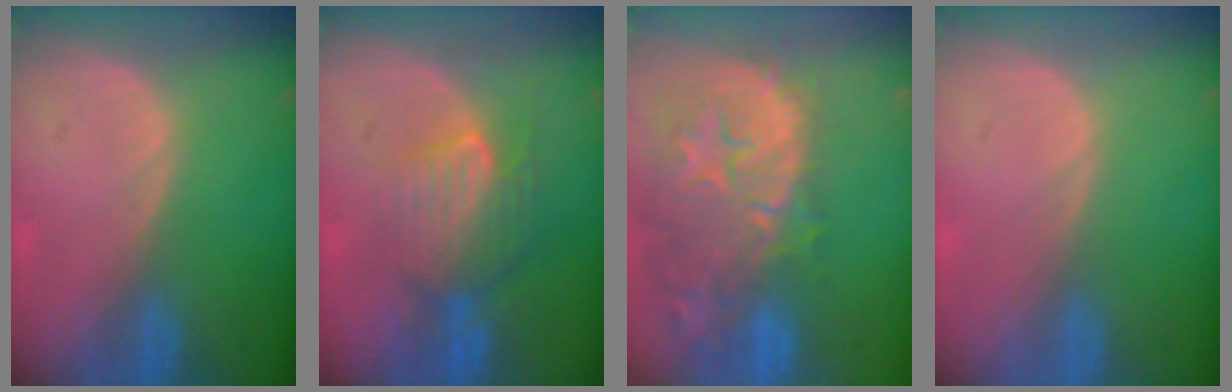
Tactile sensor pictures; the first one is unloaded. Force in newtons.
{"total": 7.5, "press": 7.3, "slide": 1.6}
{"total": 15.0, "press": 12.0, "slide": 9.1}
{"total": 0.0}